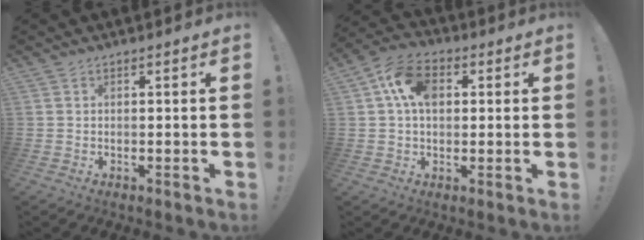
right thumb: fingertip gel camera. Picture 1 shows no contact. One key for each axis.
{"total": 11.4, "fx": 3.0, "fy": 7.8, "fz": 7.8, "tx": -0.137, "ty": 0.008, "tz": 0.057}